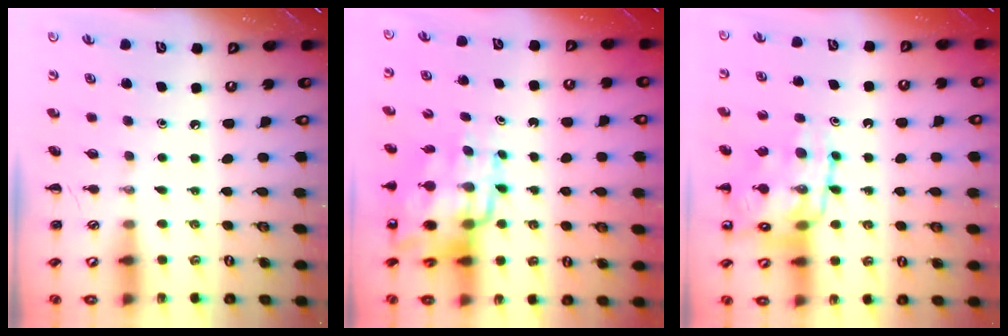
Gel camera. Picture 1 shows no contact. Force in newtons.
{"total": 16.0, "press": 15.4, "slide": 4.2}
{"total": 14.7, "press": 14.4, "slide": 2.9}